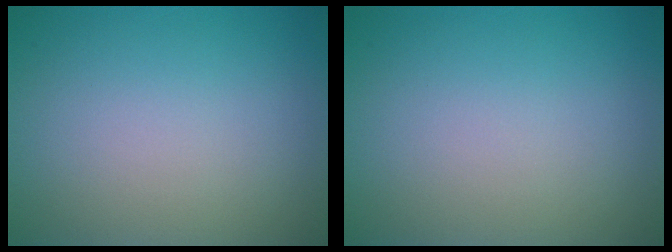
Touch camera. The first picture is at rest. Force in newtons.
{"total": 0.0}